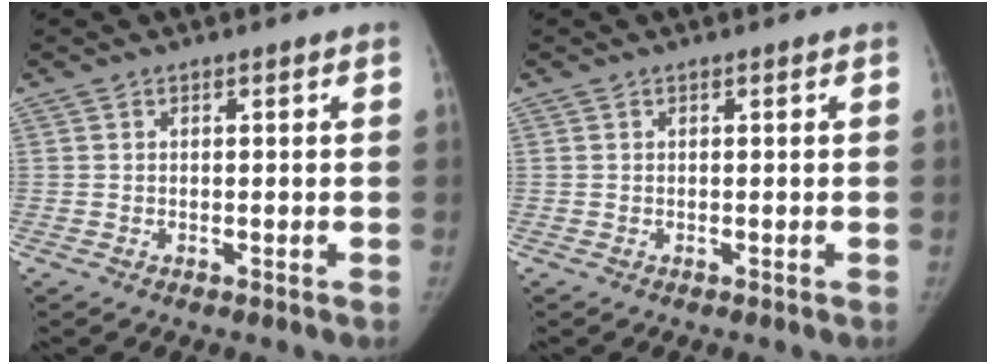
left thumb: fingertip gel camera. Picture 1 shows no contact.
{"total": 0.0}